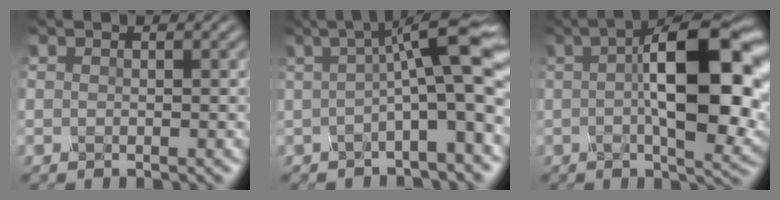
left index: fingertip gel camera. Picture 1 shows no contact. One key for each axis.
{"total": 8.4, "fx": 0.6, "fy": 1.7, "fz": 8.2, "tx": -0.103, "ty": 0.023, "tz": -0.003}
{"total": 12.6, "fx": 1.1, "fy": 4.4, "fz": 11.8, "tx": -0.160, "ty": 0.011, "tz": 0.012}